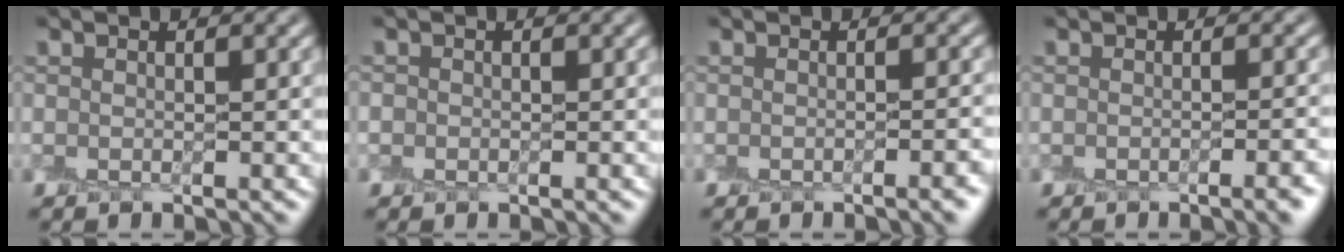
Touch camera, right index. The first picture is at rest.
{"total": 0.6, "force": [-0.3, 0.5, -0.1], "torque": [0.002, 0.004, -0.007]}
{"total": 3.0, "force": [-1.8, 0.7, 2.2], "torque": [-0.017, -0.004, -0.021]}
{"total": 3.5, "force": [-2.1, 0.8, 2.6], "torque": [-0.020, -0.007, -0.023]}